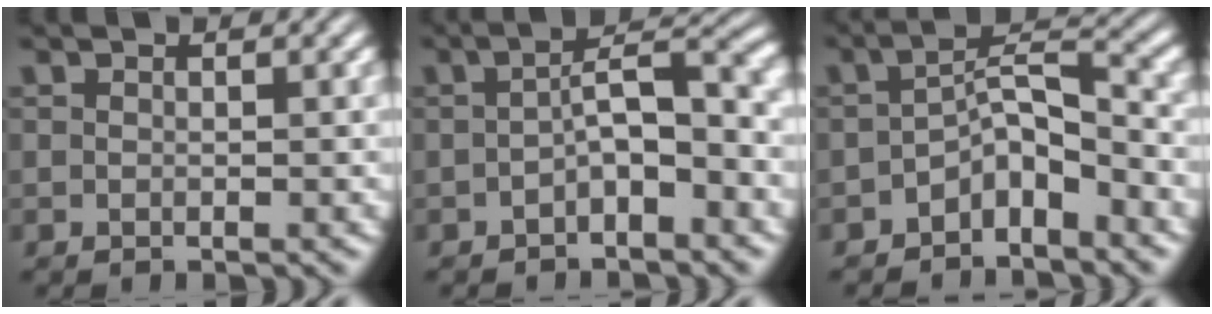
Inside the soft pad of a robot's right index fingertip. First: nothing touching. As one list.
[{"total": 3.0, "force": [-0.9, -0.1, 2.9], "torque": [-0.031, 0.000, -0.012]}, {"total": 3.5, "force": [-1.9, 1.0, 2.7], "torque": [-0.022, -0.013, -0.027]}]